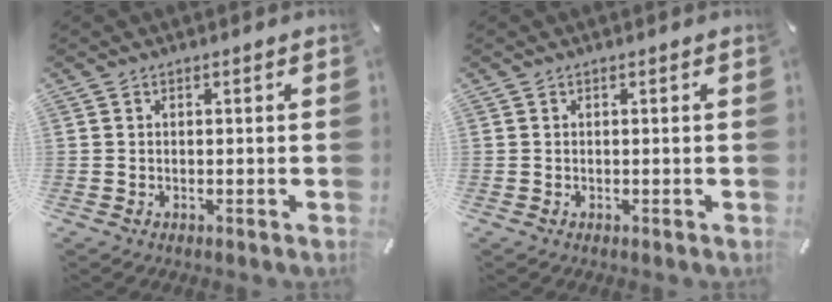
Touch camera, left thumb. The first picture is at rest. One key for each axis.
{"total": 0.0}